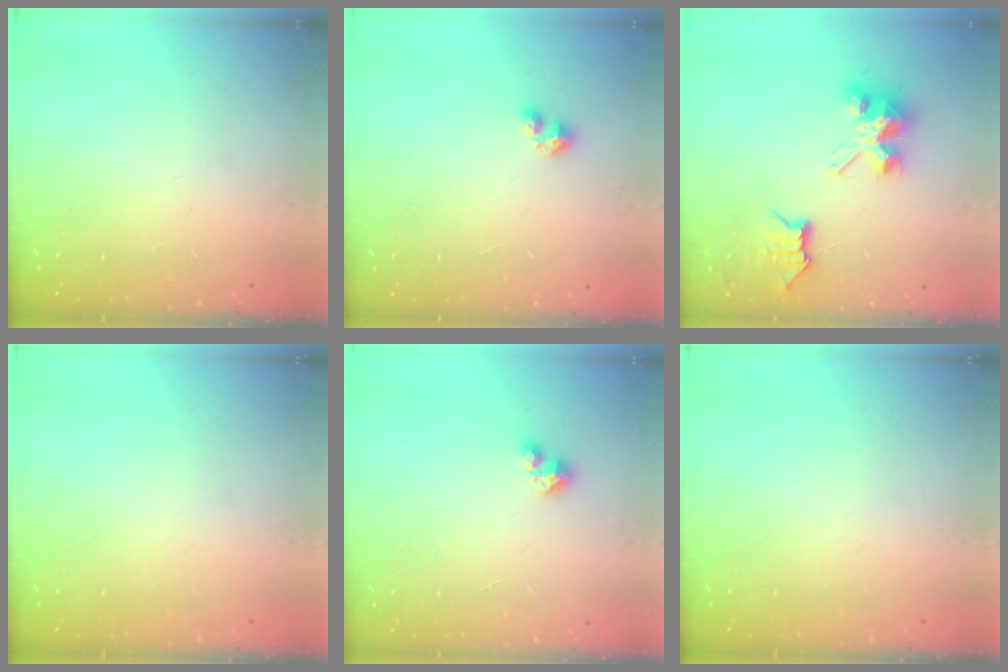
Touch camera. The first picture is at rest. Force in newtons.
{"total": 2.7, "press": 2.7, "slide": 0.4}
{"total": 7.6, "press": 7.6, "slide": 0.4}
{"total": 0.0}
{"total": 2.0, "press": 2.0, "slide": 0.2}
{"total": 0.0}